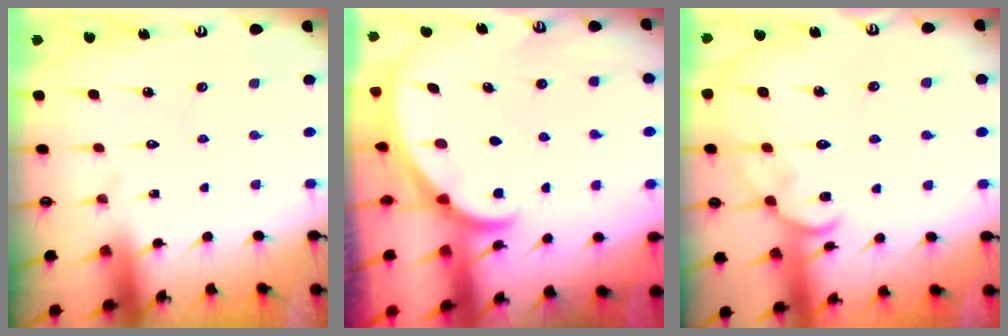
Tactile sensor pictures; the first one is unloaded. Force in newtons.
{"total": 1.6, "press": 1.6, "slide": 0.0}
{"total": 12.0, "press": 11.9, "slide": 1.0}